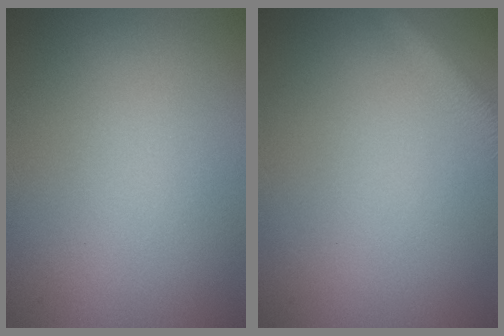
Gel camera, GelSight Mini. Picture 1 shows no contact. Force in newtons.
{"total": 2.6, "press": 2.6, "slide": 0.2}